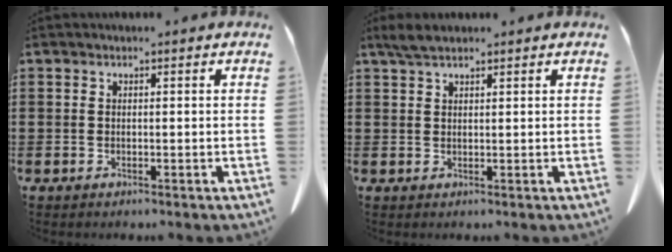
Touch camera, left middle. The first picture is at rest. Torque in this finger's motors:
{"motor_torque": [0.67, 0.66, 0.07, 0.03]}